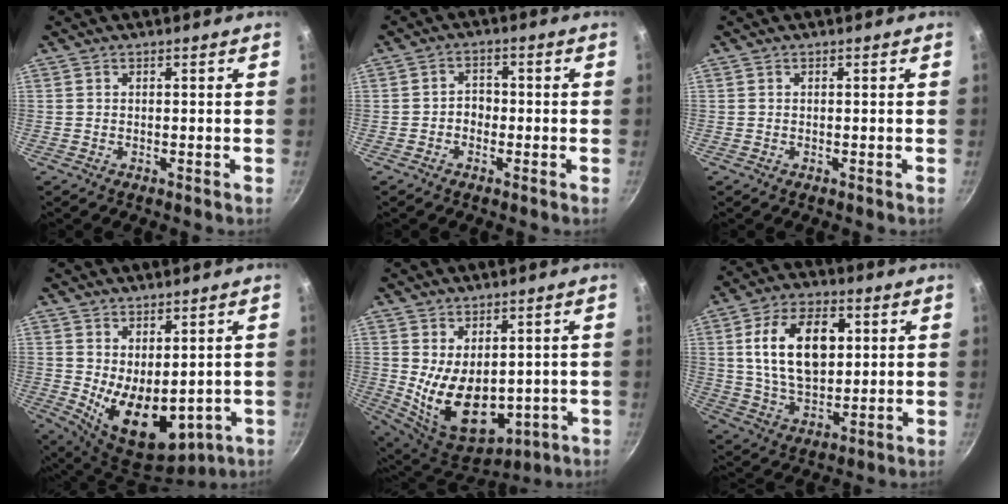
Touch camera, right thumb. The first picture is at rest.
{"total": 3.0, "force": [-1.0, 2.4, 1.4], "torque": [-0.001, 0.014, -0.019]}
{"total": 0.0}
{"total": 12.1, "force": [0.6, 7.4, 9.6], "torque": [-0.129, -0.036, 0.038]}
{"total": 15.0, "force": [-0.1, 9.7, 11.4], "torque": [-0.163, -0.034, 0.034]}
{"total": 16.4, "force": [3.4, 10.1, 12.4], "torque": [-0.190, -0.005, 0.061]}